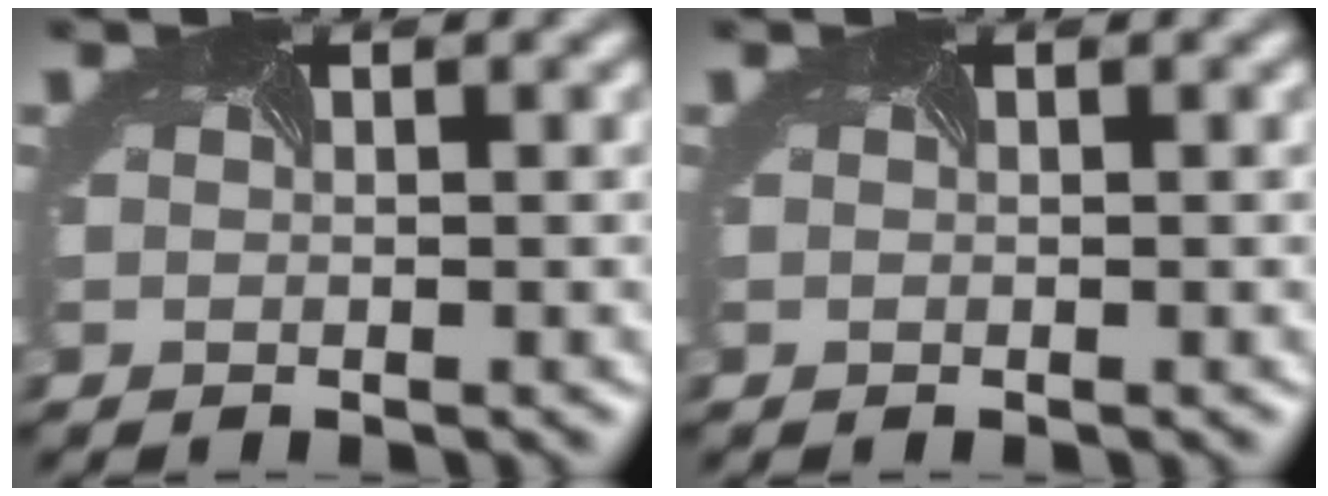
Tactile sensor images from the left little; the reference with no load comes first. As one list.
[{"total": 0.0}]